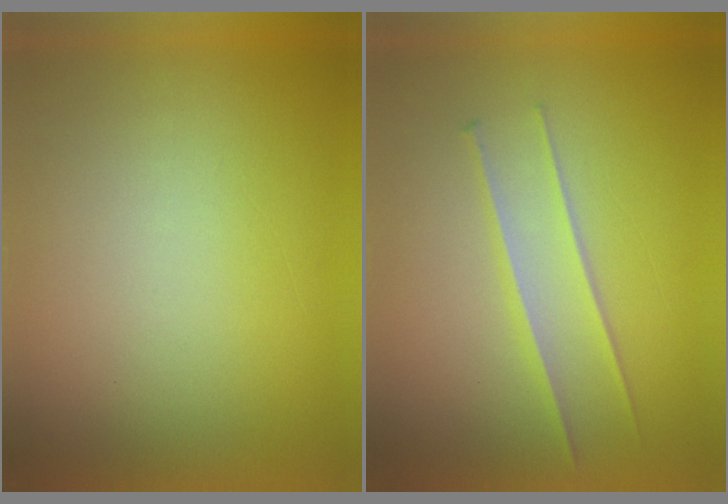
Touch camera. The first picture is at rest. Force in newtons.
{"total": 2.0}